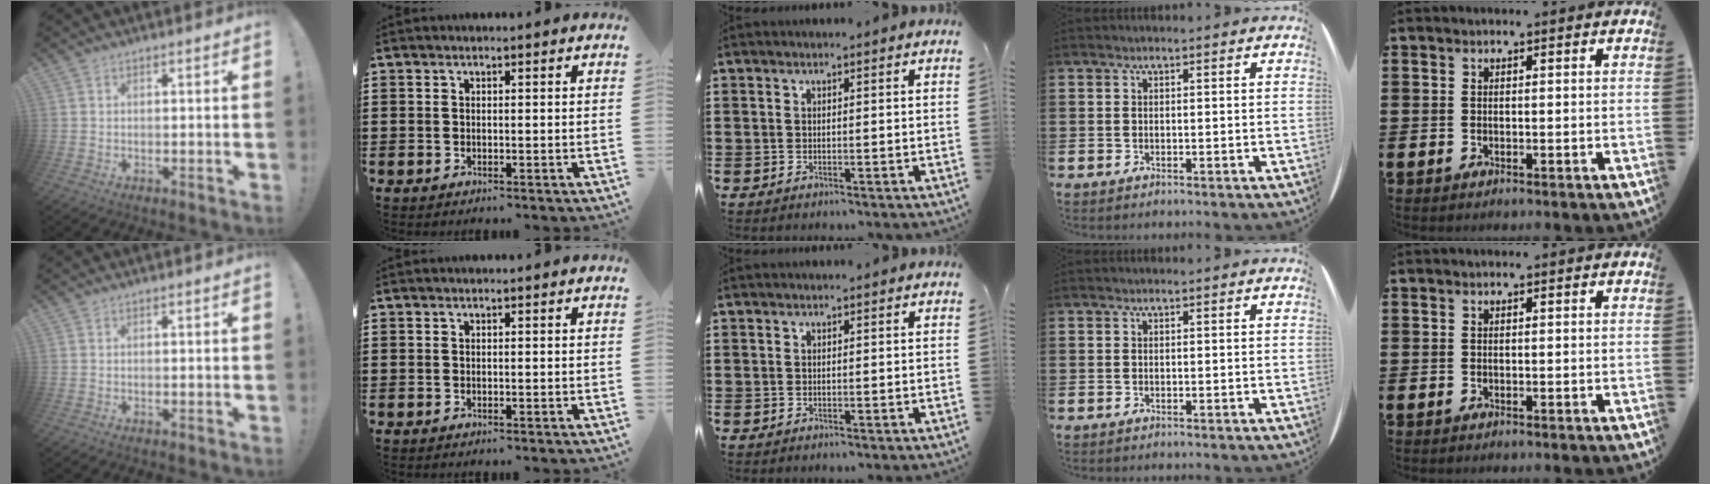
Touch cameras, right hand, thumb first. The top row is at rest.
{}